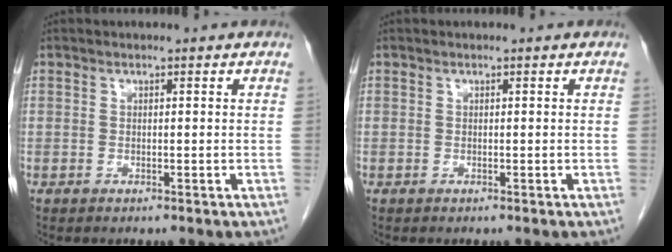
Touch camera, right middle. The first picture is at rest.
{"total": 0.0}